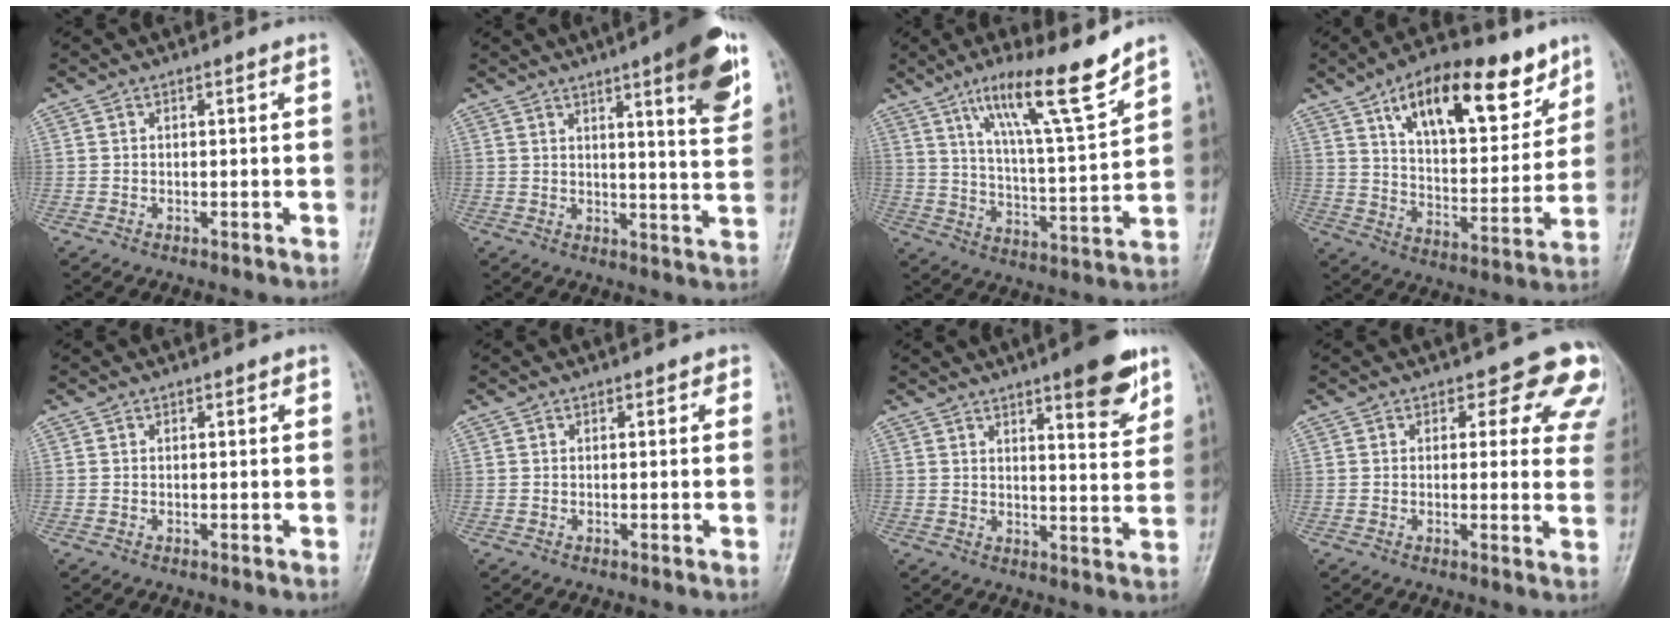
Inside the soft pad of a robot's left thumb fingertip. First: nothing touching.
{"total": 12.6, "force": [6.6, 2.1, 10.5], "torque": [-0.122, -0.032, 0.084]}
{"total": 14.8, "force": [10.1, 1.3, 10.7], "torque": [-0.173, -0.058, 0.176]}
{"total": 21.3, "force": [12.1, 9.6, 14.6], "torque": [-0.182, -0.046, 0.198]}
{"total": 0.6, "force": [0.4, 0.4, 0.3], "torque": [0.003, 0.000, 0.001]}
{"total": 1.2, "force": [0.5, 0.9, 0.6], "torque": [0.010, 0.001, 0.001]}
{"total": 10.2, "force": [6.2, 2.5, 7.6], "torque": [-0.083, -0.035, 0.082]}
{"total": 10.0, "force": [7.3, 5.4, 4.3], "torque": [0.010, -0.029, 0.052]}